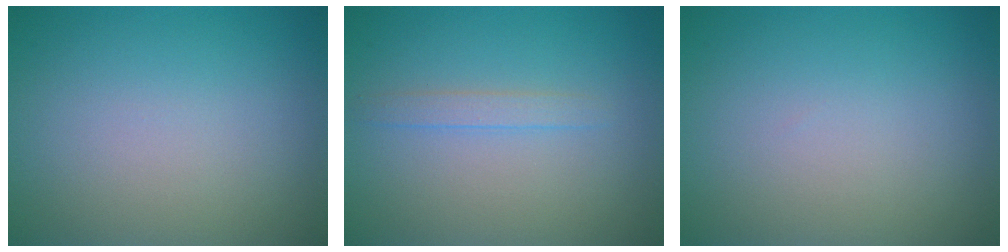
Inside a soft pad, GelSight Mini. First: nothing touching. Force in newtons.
{"total": 1.2, "press": 1.2, "slide": 0.2}
{"total": 0.0}